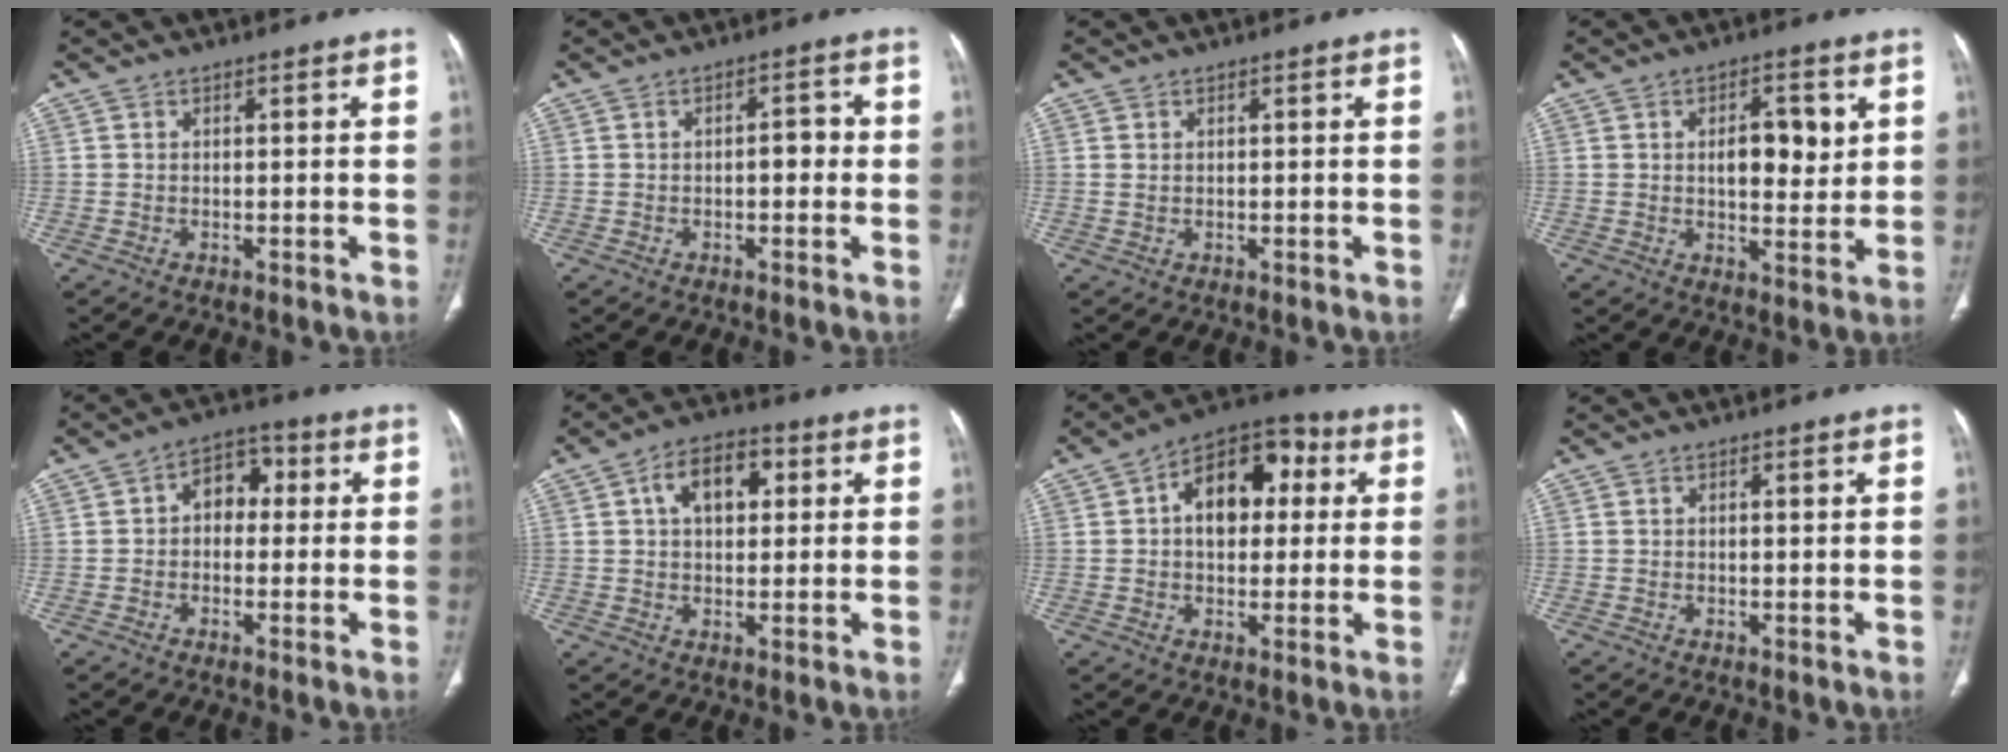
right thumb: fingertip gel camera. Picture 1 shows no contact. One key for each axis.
{"total": 3.3, "fx": -0.3, "fy": 1.8, "fz": 2.7, "tx": -0.024, "ty": 0.012, "tz": -0.010}
{"total": 0.7, "fx": 0.3, "fy": 0.5, "fz": 0.3, "tx": 0.000, "ty": 0.001, "tz": 0.007}
{"total": 9.0, "fx": 2.2, "fy": 4.4, "fz": 7.6, "tx": -0.085, "ty": -0.012, "tz": 0.034}
{"total": 6.7, "fx": 0.6, "fy": 4.9, "fz": 4.6, "tx": -0.031, "ty": 0.027, "tz": -0.001}
{"total": 9.2, "fx": 2.6, "fy": 5.8, "fz": 6.6, "tx": -0.083, "ty": 0.015, "tz": 0.037}
{"total": 14.1, "fx": 2.8, "fy": 9.2, "fz": 10.3, "tx": -0.111, "ty": 0.028, "tz": 0.031}
{"total": 0.7, "fx": 0.2, "fy": 0.2, "fz": 0.6, "tx": -0.011, "ty": -0.001, "tz": 0.004}